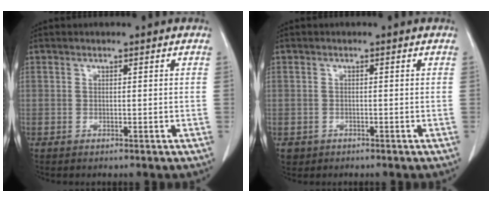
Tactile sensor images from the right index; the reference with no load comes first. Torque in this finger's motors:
{"motor_torque": [-0.50, 0.05, -0.83, -0.21]}